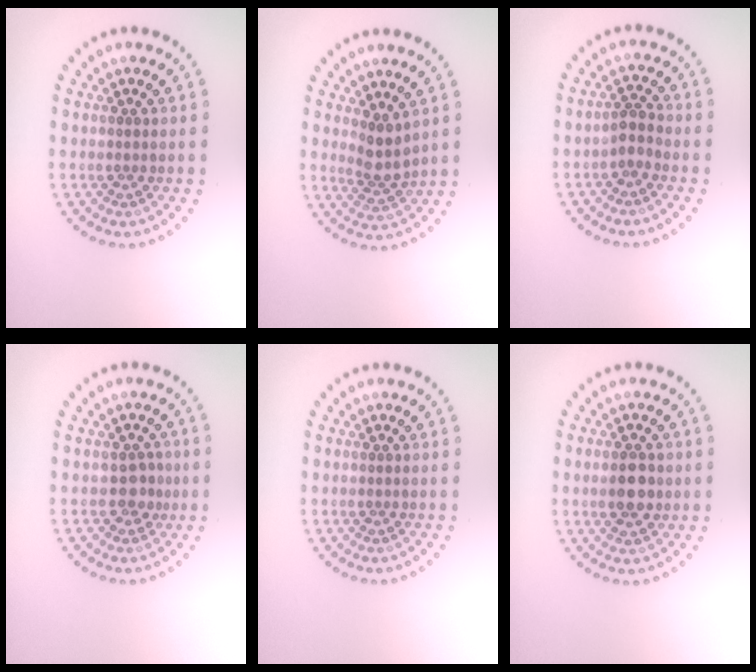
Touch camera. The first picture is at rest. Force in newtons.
{"total": 2.5, "press": 2.0, "slide": 1.5}
{"total": 1.6, "press": 1.3, "slide": 0.9}
{"total": 1.6, "press": 1.4, "slide": 0.7}
{"total": 0.0}
{"total": 3.2, "press": 3.2, "slide": 0.1}